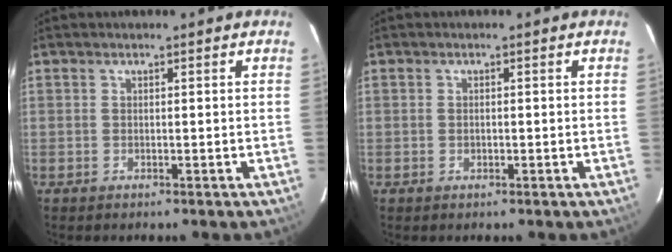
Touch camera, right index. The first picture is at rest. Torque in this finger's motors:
{"motor_torque": [-0.07, -0.03, -0.01, 0.00]}